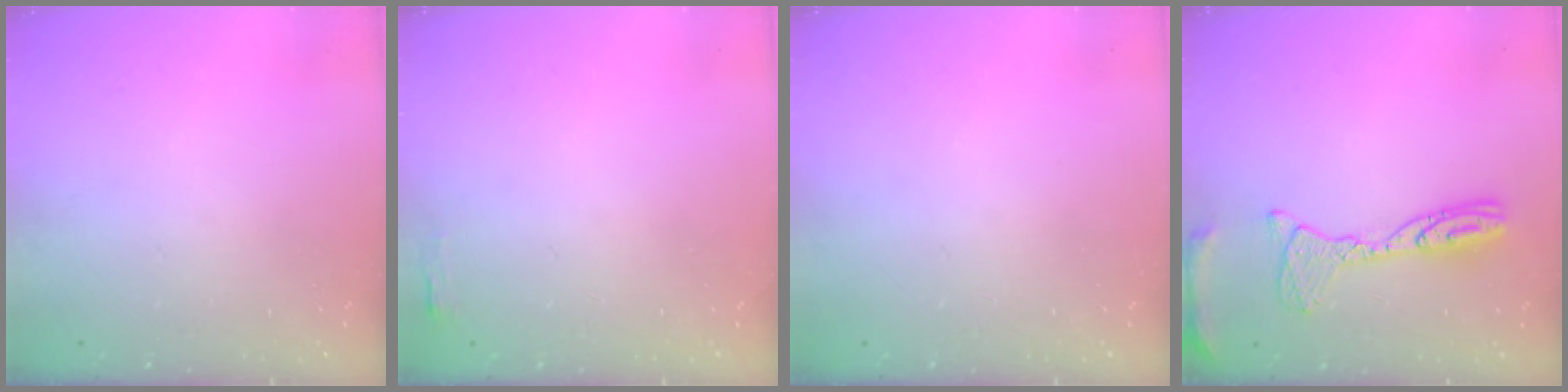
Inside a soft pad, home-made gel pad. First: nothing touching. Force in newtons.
{"total": 2.7, "press": 2.6, "slide": 0.8}
{"total": 12.1, "press": 3.1, "slide": 11.7}
{"total": 13.7, "press": 13.7, "slide": 1.3}